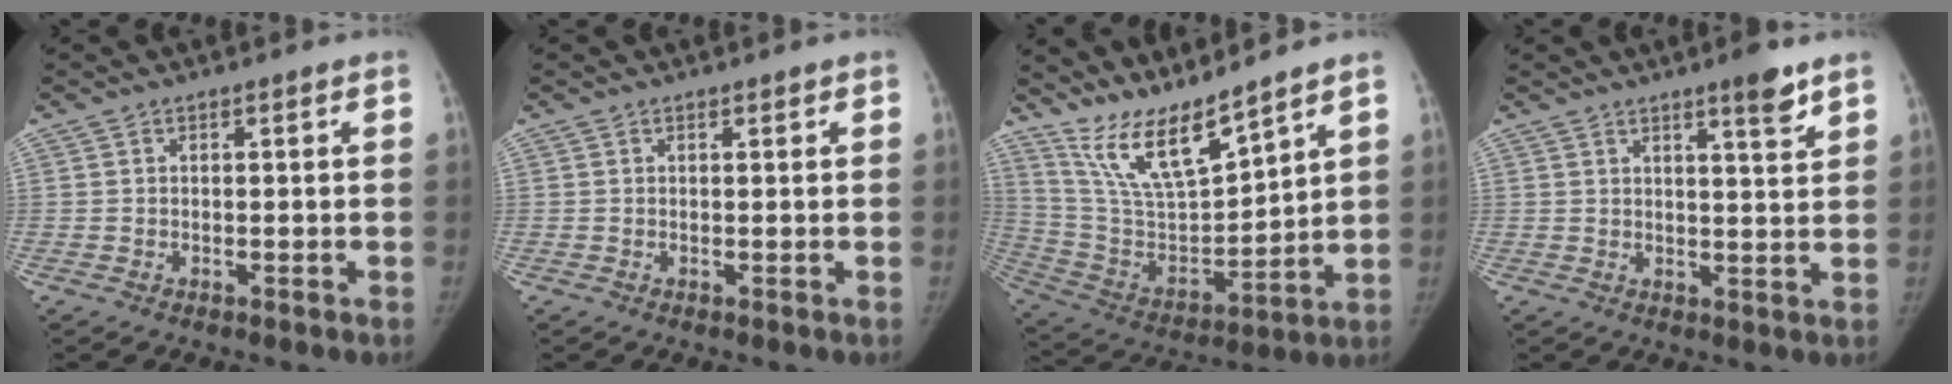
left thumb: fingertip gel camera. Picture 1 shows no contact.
{"total": 0.7, "force": [0.5, 0.3, 0.3], "torque": [-0.004, -0.003, 0.007]}
{"total": 14.5, "force": [12.2, 2.3, 7.5], "torque": [-0.127, -0.074, 0.250]}
{"total": 5.4, "force": [3.8, 0.7, 3.8], "torque": [-0.048, -0.027, 0.053]}